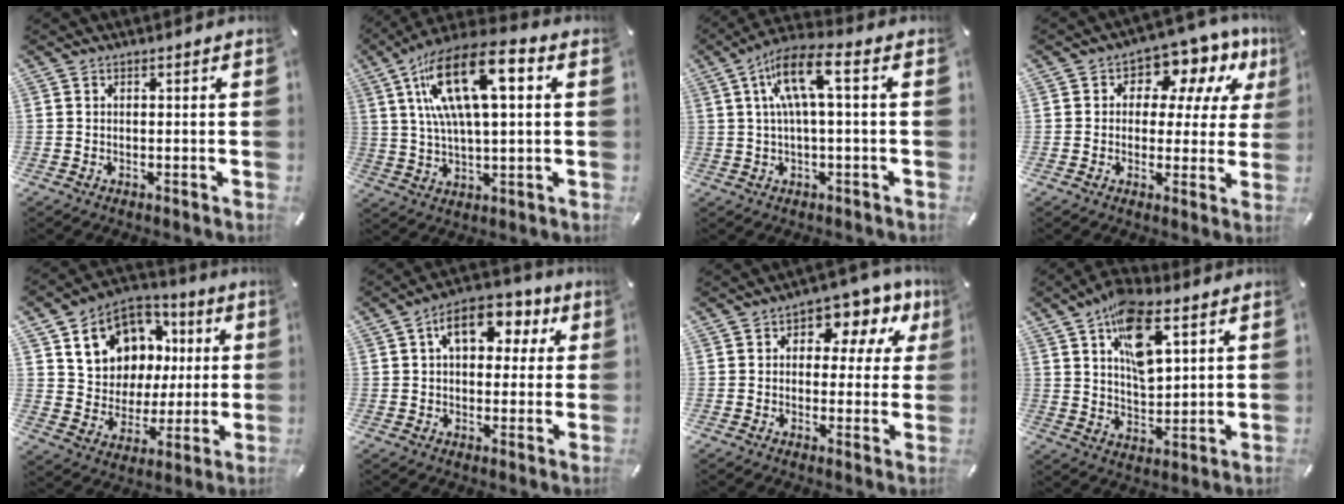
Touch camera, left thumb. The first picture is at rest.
{"total": 18.7, "force": [6.5, 7.6, 15.8], "torque": [-0.312, -0.012, 0.106]}
{"total": 11.0, "force": [1.8, 3.1, 10.4], "torque": [-0.203, 0.003, 0.032]}
{"total": 9.2, "force": [4.8, 6.2, 4.8], "torque": [-0.070, -0.033, 0.085]}
{"total": 14.0, "force": [5.3, 12.2, 4.5], "torque": [-0.087, -0.023, 0.111]}
{"total": 11.2, "force": [4.1, 7.1, 7.6], "torque": [-0.104, -0.005, 0.067]}
{"total": 8.7, "force": [3.5, 5.7, 5.6], "torque": [-0.070, -0.020, 0.054]}
{"total": 14.0, "force": [7.0, 7.2, 9.8], "torque": [-0.153, -0.020, 0.122]}